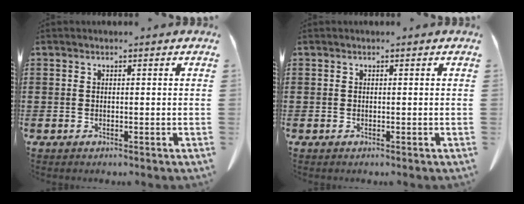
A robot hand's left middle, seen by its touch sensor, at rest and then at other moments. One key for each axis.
{"total": 0.0}